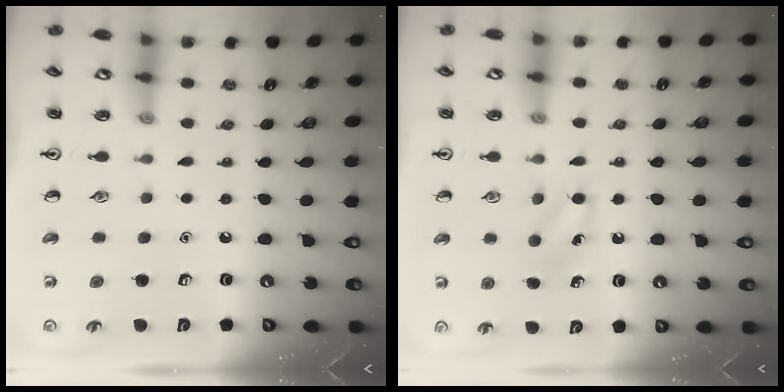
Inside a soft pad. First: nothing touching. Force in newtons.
{"total": 6.6, "press": 6.2, "slide": 2.1}